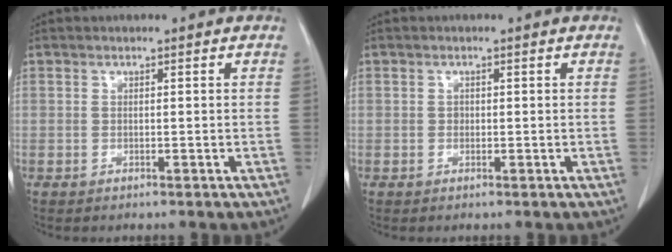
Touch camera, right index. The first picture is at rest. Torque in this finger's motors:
{"motor_torque": [0.02, -0.01, 0.00, 0.00]}